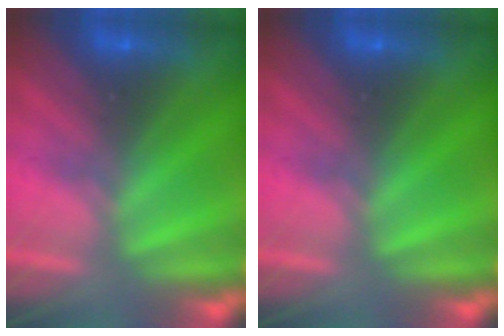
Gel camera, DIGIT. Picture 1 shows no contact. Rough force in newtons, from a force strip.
{"total": 0.0}